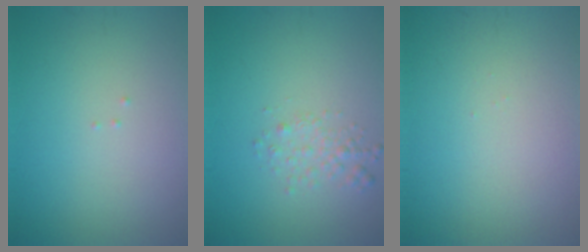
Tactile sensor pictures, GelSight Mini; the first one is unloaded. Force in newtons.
{"total": 1.6, "press": 1.6, "slide": 0.1}
{"total": 0.0}